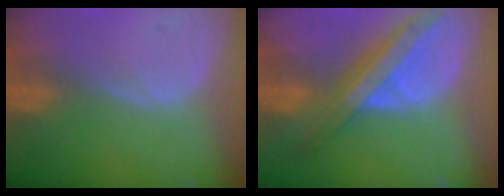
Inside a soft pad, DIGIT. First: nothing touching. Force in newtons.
{"total": 8.8, "press": 7.7, "slide": 4.3}